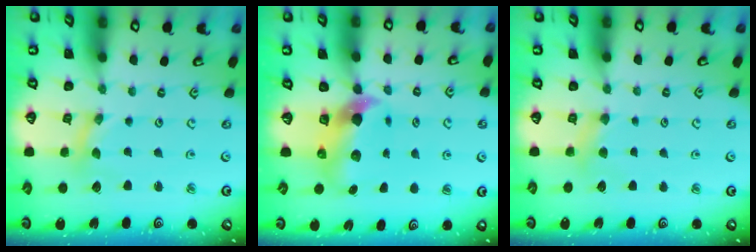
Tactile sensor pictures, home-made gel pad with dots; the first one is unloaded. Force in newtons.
{"total": 7.4, "press": 7.3, "slide": 1.3}
{"total": 4.7, "press": 4.7, "slide": 0.5}